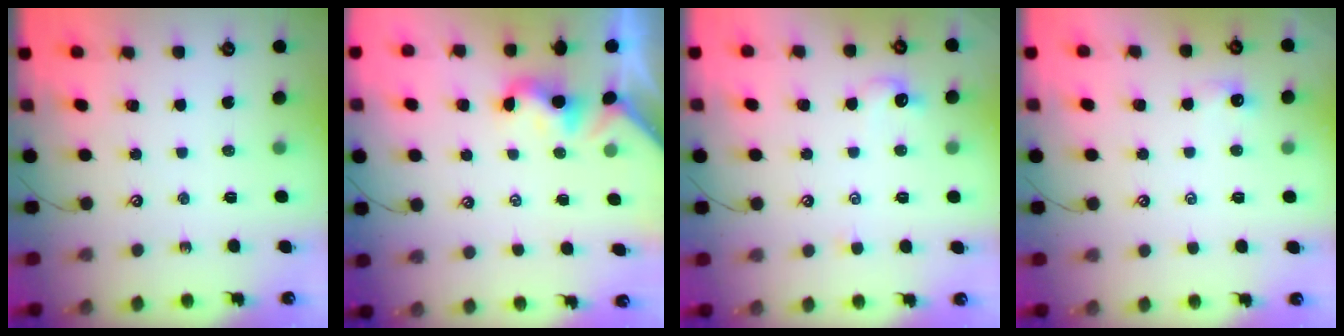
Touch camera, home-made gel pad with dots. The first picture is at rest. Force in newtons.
{"total": 1.8, "press": 1.8, "slide": 0.5}
{"total": 0.5, "press": 0.2, "slide": 0.5}
{"total": 0.7, "press": 0.5, "slide": 0.5}